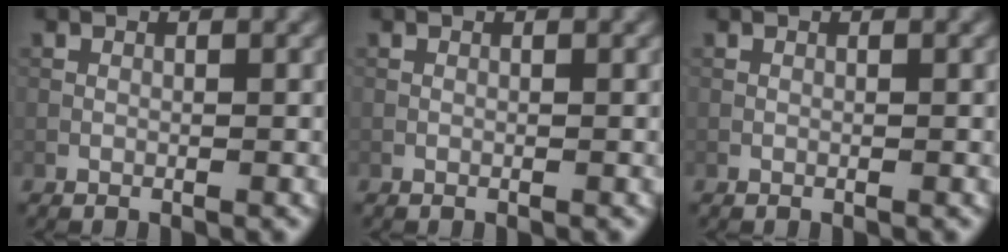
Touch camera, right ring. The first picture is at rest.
{"total": 0.0}
{"total": 0.0}